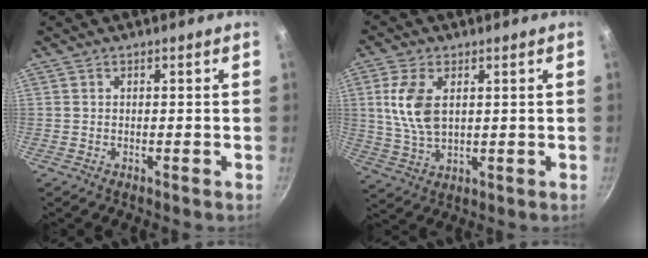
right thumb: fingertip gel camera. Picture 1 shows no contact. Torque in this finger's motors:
{"motor_torque": [-0.36, 0.82, 1.12, 0.38, 0.08]}